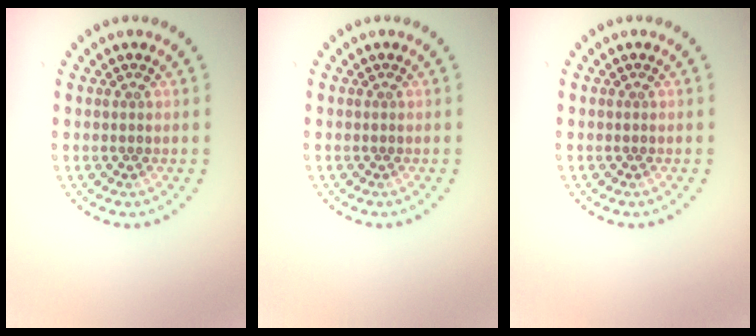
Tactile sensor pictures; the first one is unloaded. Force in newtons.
{"total": 0.0}
{"total": 0.0}